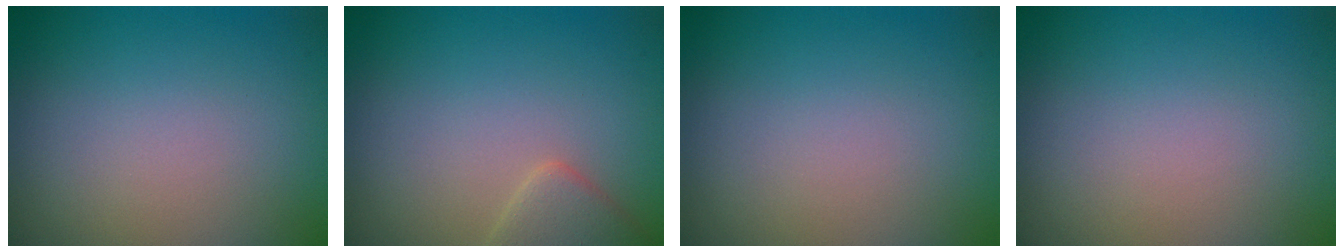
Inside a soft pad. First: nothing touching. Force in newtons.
{"total": 2.4, "press": 2.4, "slide": 0.1}
{"total": 0.0}
{"total": 0.0}